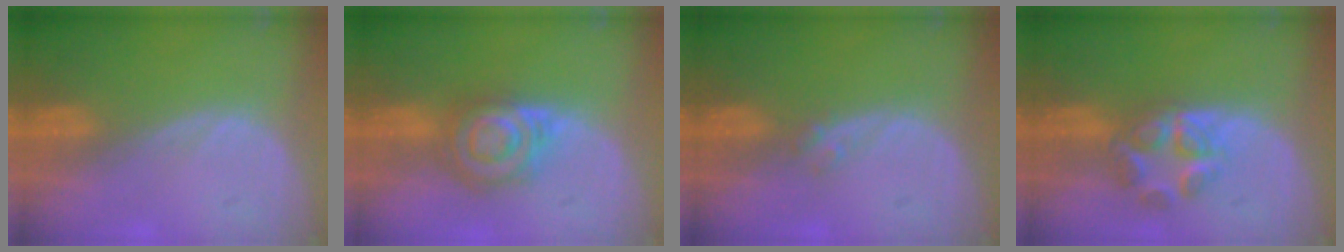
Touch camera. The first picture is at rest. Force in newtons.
{"total": 7.2, "press": 6.7, "slide": 2.8}
{"total": 1.4, "press": 1.2, "slide": 0.7}
{"total": 6.2, "press": 5.5, "slide": 2.8}